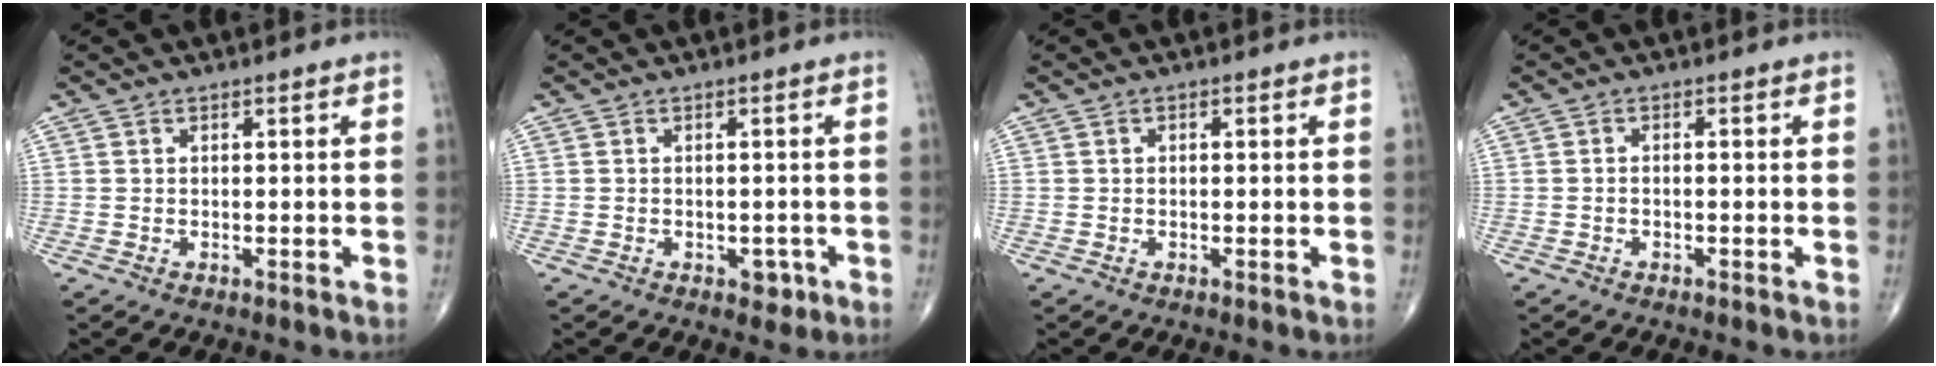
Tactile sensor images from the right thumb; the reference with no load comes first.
{"total": 2.3, "force": [-0.9, 1.6, 1.3], "torque": [-0.001, 0.007, -0.008]}
{"total": 0.6, "force": [0.1, 0.4, 0.5], "torque": [-0.005, 0.002, 0.000]}
{"total": 0.8, "force": [-0.4, 0.3, 0.6], "torque": [-0.009, 0.006, -0.009]}